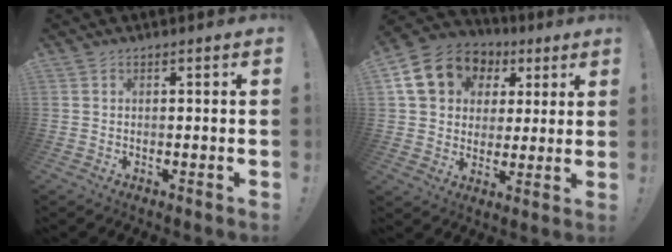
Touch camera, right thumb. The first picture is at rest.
{"total": 16.7, "force": [6.3, 13.5, 7.4], "torque": [-0.104, -0.021, 0.135]}